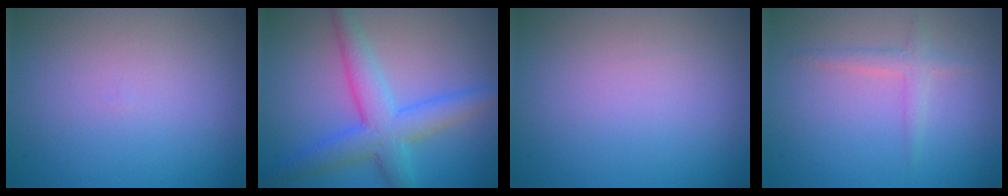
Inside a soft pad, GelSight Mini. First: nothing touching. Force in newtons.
{"total": 5.3, "press": 5.3, "slide": 0.2}
{"total": 0.0}
{"total": 1.5, "press": 1.5, "slide": 0.1}